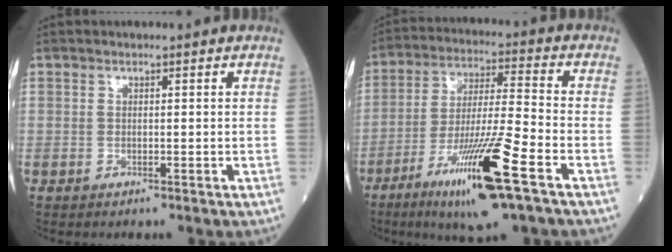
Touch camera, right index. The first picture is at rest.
{"total": 15.7, "force": [-7.9, 0.3, 13.5], "torque": [-0.256, -0.031, -0.139]}